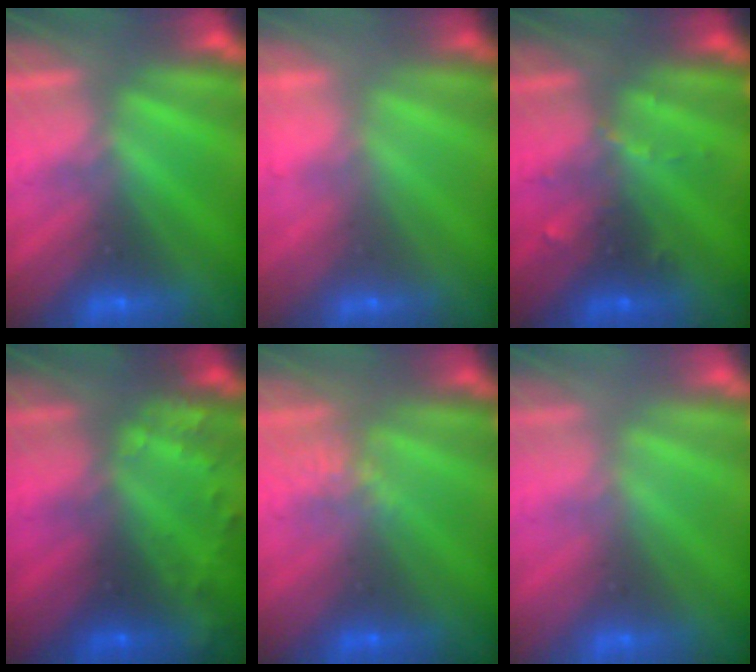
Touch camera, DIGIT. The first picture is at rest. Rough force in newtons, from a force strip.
{"total": 2.1}
{"total": 2.8}
{"total": 9.5}
{"total": 1.1}
{"total": 2.8}